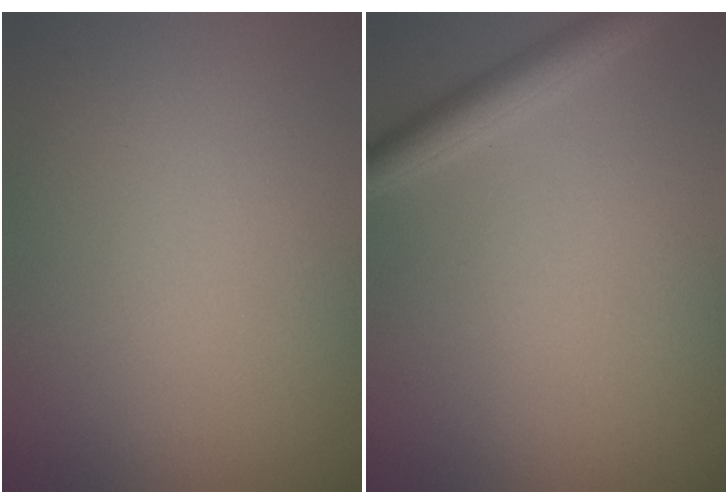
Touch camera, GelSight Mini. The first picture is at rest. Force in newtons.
{"total": 2.7, "press": 2.7, "slide": 0.2}